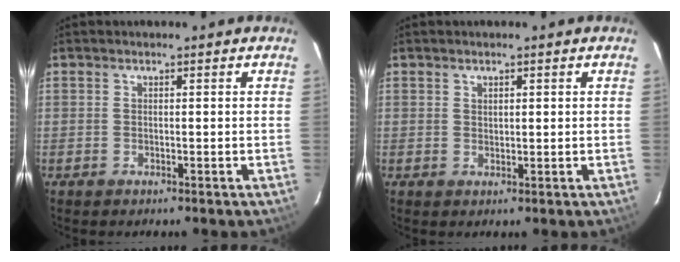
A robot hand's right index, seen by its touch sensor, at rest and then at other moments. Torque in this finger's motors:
{"motor_torque": [-0.05, 0.08, -0.04, 0.00]}